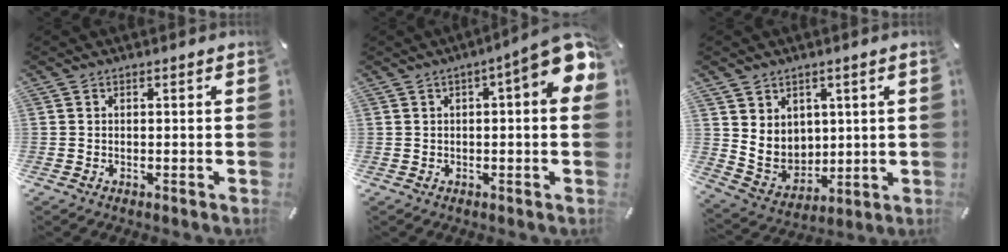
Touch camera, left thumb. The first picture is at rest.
{"total": 9.3, "force": [2.9, 2.1, 8.6], "torque": [-0.108, -0.027, 0.045]}
{"total": 8.1, "force": [3.7, 7.1, 0.8], "torque": [-0.027, -0.040, 0.078]}